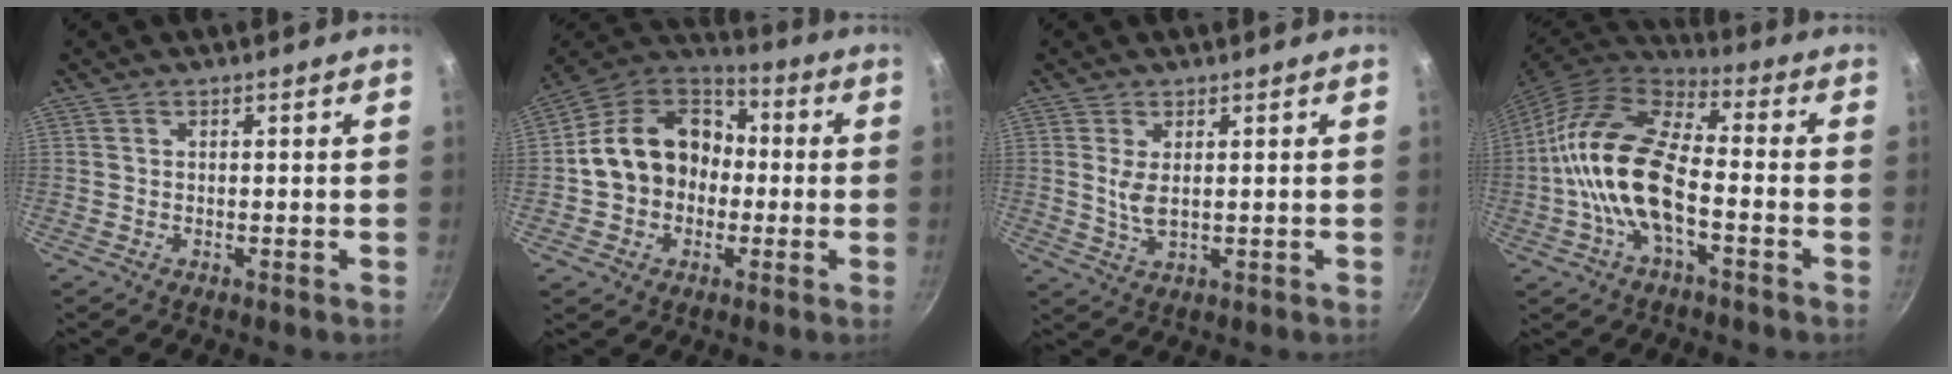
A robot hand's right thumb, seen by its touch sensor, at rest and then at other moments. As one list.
[{"total": 16.7, "force": [-0.7, 13.6, 9.7], "torque": [-0.133, 0.047, -0.024]}, {"total": 3.9, "force": [0.7, 1.8, 3.3], "torque": [-0.066, -0.010, 0.019]}, {"total": 17.0, "force": [-3.4, 8.1, 14.5], "torque": [-0.262, 0.038, -0.078]}]